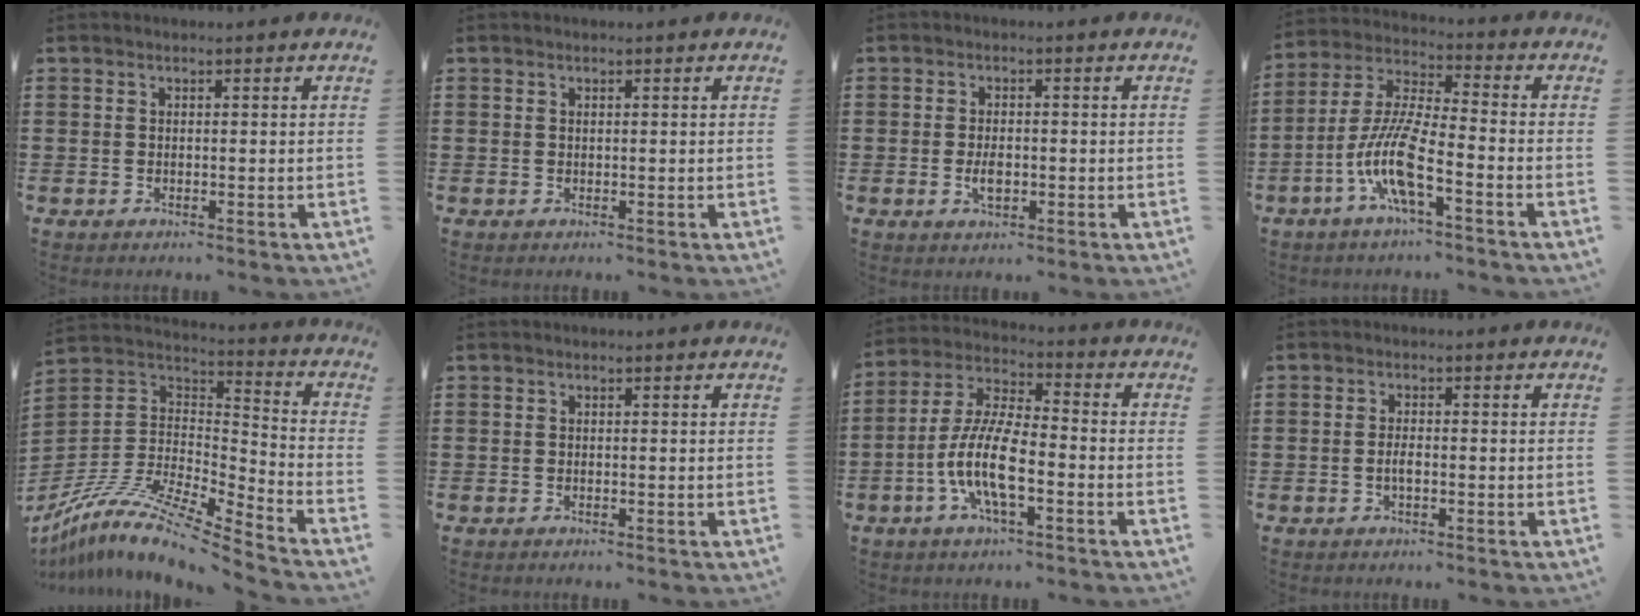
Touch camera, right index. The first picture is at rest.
{"total": 0.0}
{"total": 3.1, "force": [-0.6, 1.4, 2.7], "torque": [-0.056, -0.002, -0.013]}
{"total": 10.4, "force": [-5.0, 1.8, 8.9], "torque": [-0.203, -0.013, -0.101]}
{"total": 11.3, "force": [-9.0, 1.6, 6.7], "torque": [-0.152, -0.002, -0.182]}
{"total": 0.0}
{"total": 9.8, "force": [-3.5, 2.6, 8.8], "torque": [-0.210, -0.016, -0.073]}
{"total": 1.7, "force": [-0.5, 0.4, 1.6], "torque": [-0.032, -0.003, -0.009]}